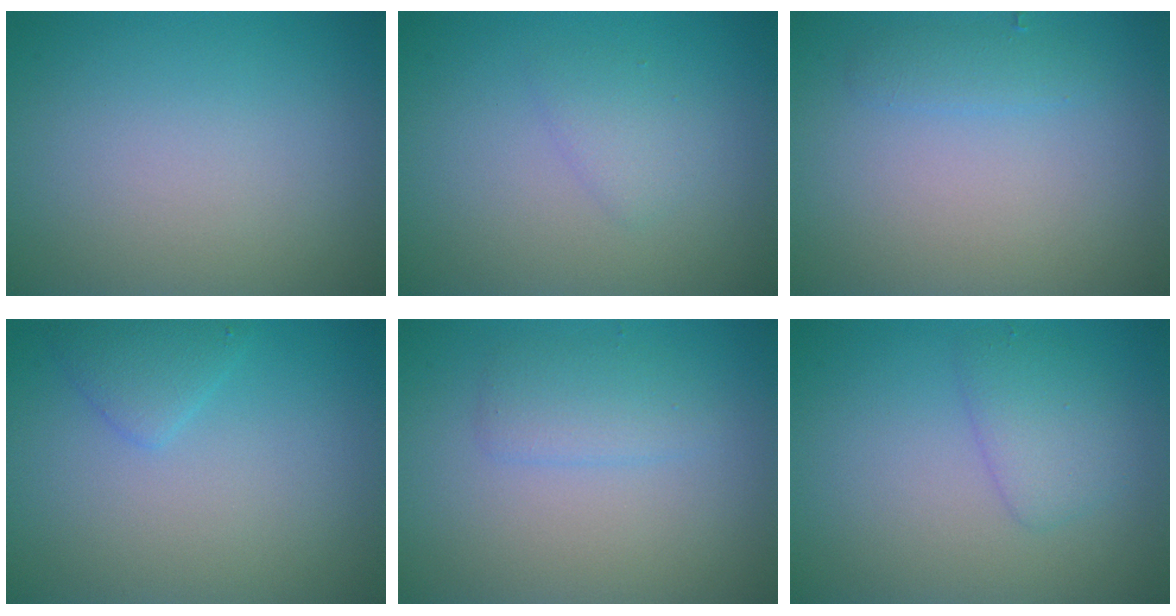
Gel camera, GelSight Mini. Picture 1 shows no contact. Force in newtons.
{"total": 1.4, "press": 1.4, "slide": 0.0}
{"total": 1.3, "press": 1.3, "slide": 0.1}
{"total": 1.7, "press": 1.7, "slide": 0.1}
{"total": 1.9, "press": 1.9, "slide": 0.1}
{"total": 2.2, "press": 2.2, "slide": 0.2}